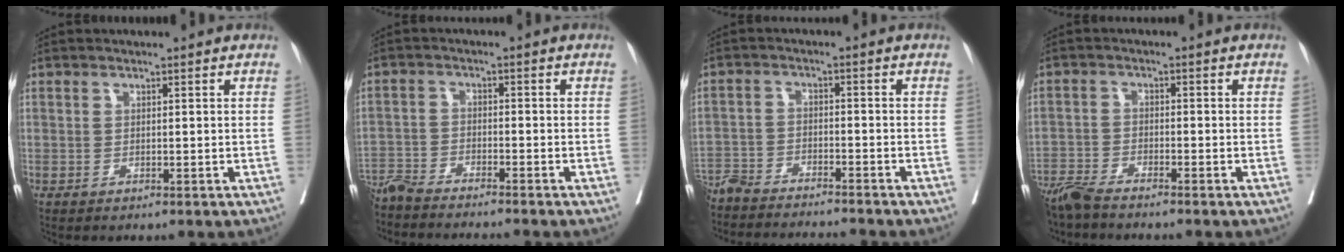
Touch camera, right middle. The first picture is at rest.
{"total": 8.8, "force": [-8.3, -0.2, 3.0], "torque": [-0.032, -0.019, -0.138]}
{"total": 14.6, "force": [-13.8, 1.1, 4.6], "torque": [-0.074, -0.010, -0.206]}
{"total": 5.1, "force": [-4.7, 0.2, 2.0], "torque": [-0.031, -0.016, -0.092]}